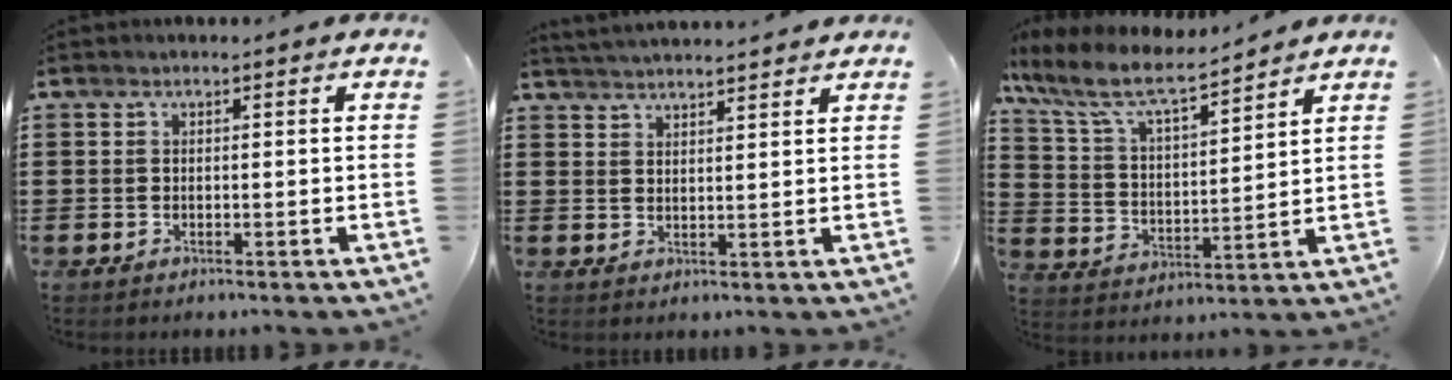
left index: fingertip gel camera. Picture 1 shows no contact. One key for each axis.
{"total": 2.9, "fx": 2.8, "fy": -0.4, "fz": 0.1, "tx": -0.009, "ty": -0.007, "tz": 0.052}
{"total": 8.7, "fx": 7.2, "fy": 1.6, "fz": 4.5, "tx": -0.116, "ty": -0.033, "tz": 0.123}